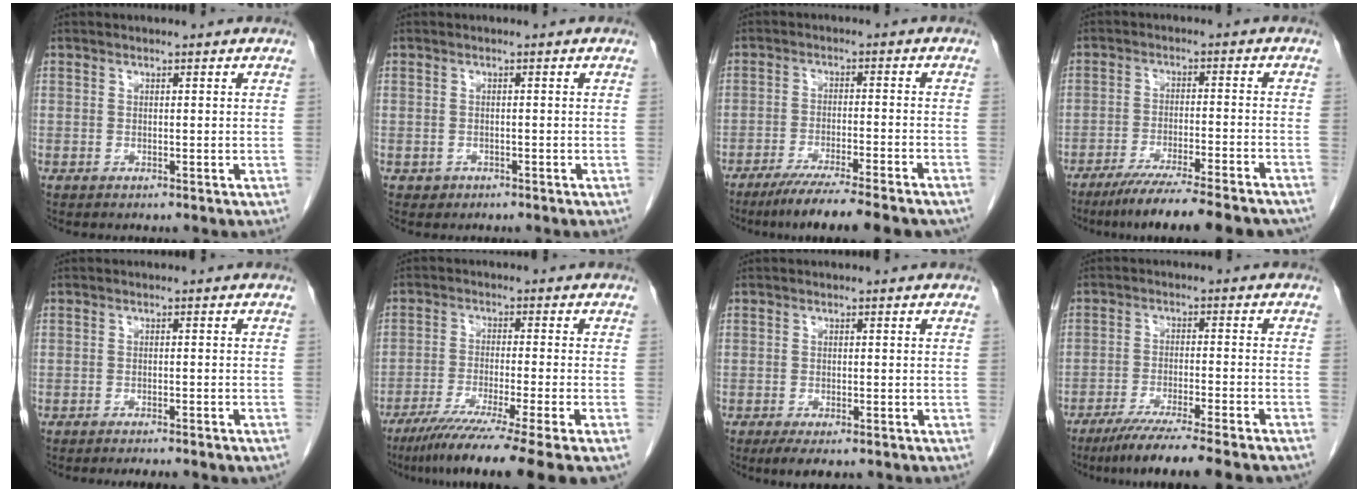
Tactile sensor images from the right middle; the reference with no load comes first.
{"total": 0.9, "force": [-0.5, 0.8, 0.0], "torque": [-0.004, 0.003, -0.006]}
{"total": 12.3, "force": [-10.2, 0.1, 6.8], "torque": [-0.090, -0.027, -0.155]}
{"total": 15.3, "force": [-13.1, 0.4, 7.9], "torque": [-0.103, -0.029, -0.194]}
{"total": 5.6, "force": [-4.9, 0.5, 2.7], "torque": [-0.029, -0.005, -0.060]}
{"total": 14.8, "force": [-11.0, -1.7, 9.7], "torque": [-0.138, -0.050, -0.171]}
{"total": 4.4, "force": [-3.2, 1.4, 2.6], "torque": [-0.037, -0.009, -0.046]}
{"total": 12.1, "force": [-10.0, -0.6, 6.7], "torque": [-0.087, -0.032, -0.152]}